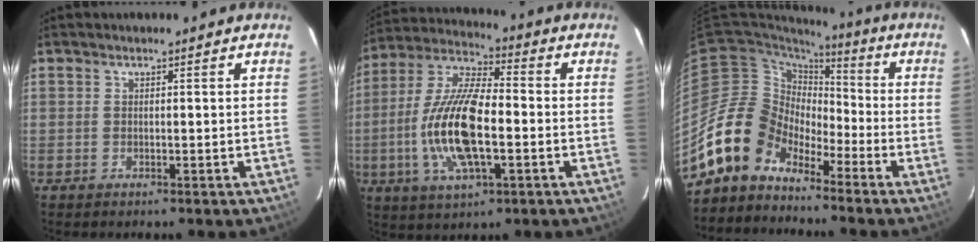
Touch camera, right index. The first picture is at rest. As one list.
[{"total": 16.7, "force": [-3.3, 6.0, 15.3], "torque": [-0.317, -0.002, -0.067]}, {"total": 12.5, "force": [-9.5, 7.7, 2.6], "torque": [-0.055, 0.030, -0.184]}]